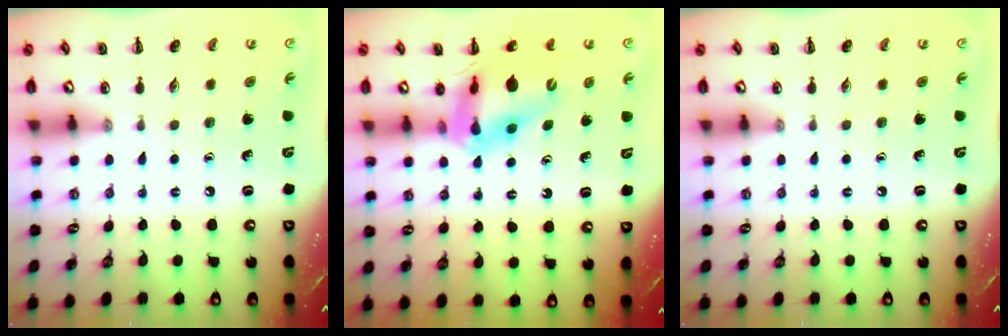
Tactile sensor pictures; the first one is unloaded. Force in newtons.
{"total": 14.5, "press": 13.9, "slide": 4.2}
{"total": 0.0}